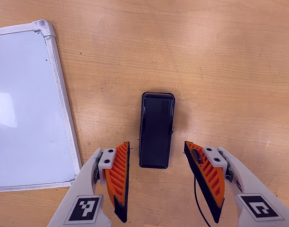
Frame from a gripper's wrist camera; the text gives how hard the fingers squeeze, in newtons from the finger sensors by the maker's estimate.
{"total": 0.0}